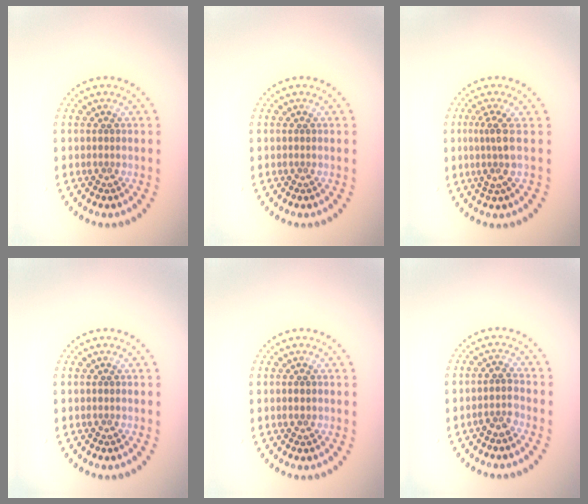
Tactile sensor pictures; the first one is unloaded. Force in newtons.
{"total": 0.0}
{"total": 2.4, "press": 1.8, "slide": 1.6}
{"total": 0.0}
{"total": 1.0, "press": 1.0, "slide": 0.1}
{"total": 1.5, "press": 1.3, "slide": 0.7}